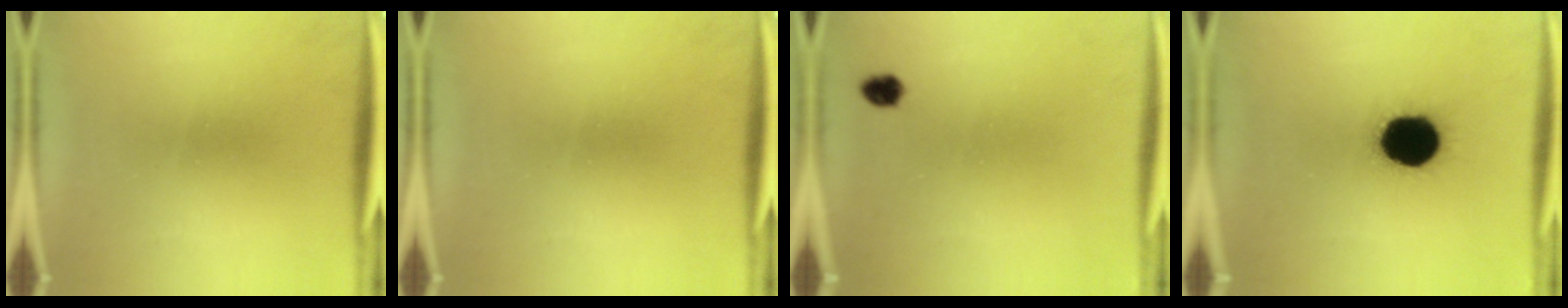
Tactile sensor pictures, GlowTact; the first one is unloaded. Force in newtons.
{"total": 0.0}
{"total": 2.1}
{"total": 18.6}